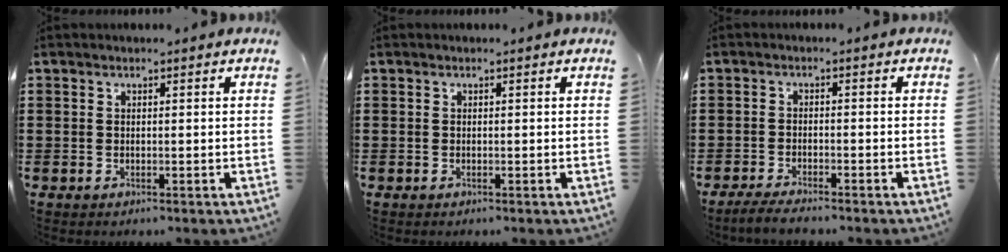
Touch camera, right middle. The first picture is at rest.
{"total": 0.0}
{"total": 2.9, "force": [-2.8, 0.3, 0.8], "torque": [-0.020, -0.001, -0.059]}